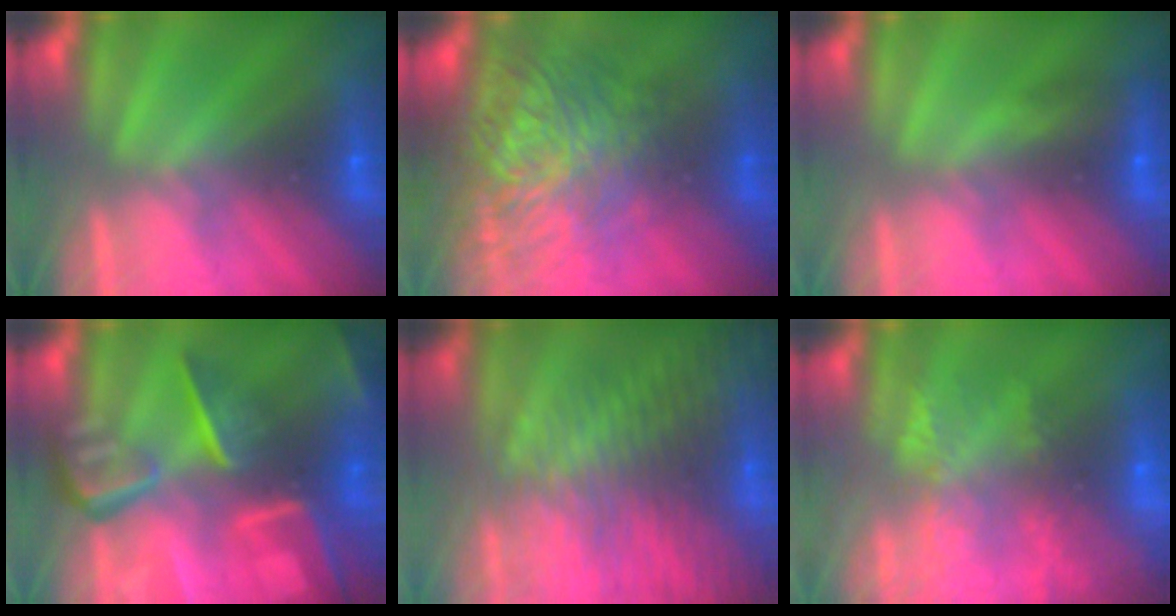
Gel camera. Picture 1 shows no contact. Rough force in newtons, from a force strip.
{"total": 7.7}
{"total": 3.1}
{"total": 8.3}
{"total": 9.0}
{"total": 8.8}